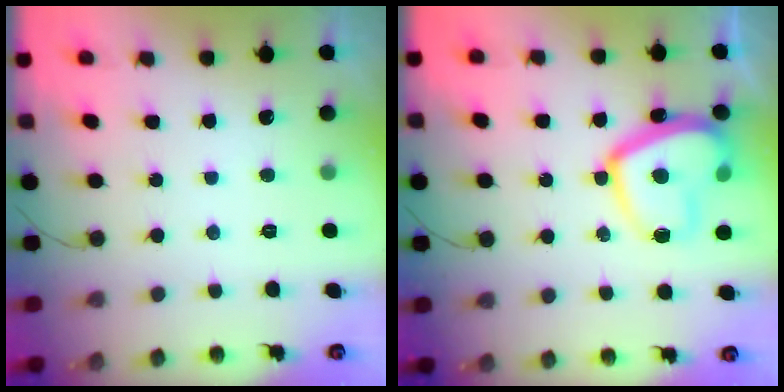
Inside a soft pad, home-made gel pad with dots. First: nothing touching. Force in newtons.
{"total": 14.3, "press": 14.3, "slide": 1.1}